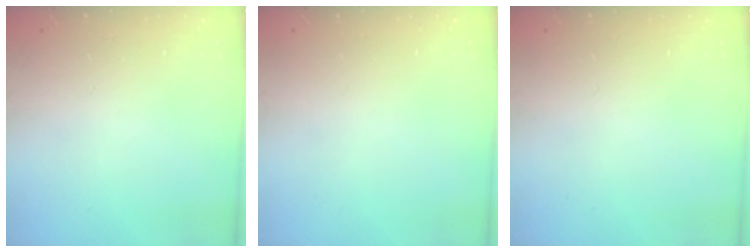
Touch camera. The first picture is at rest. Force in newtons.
{"total": 0.0}
{"total": 0.0}